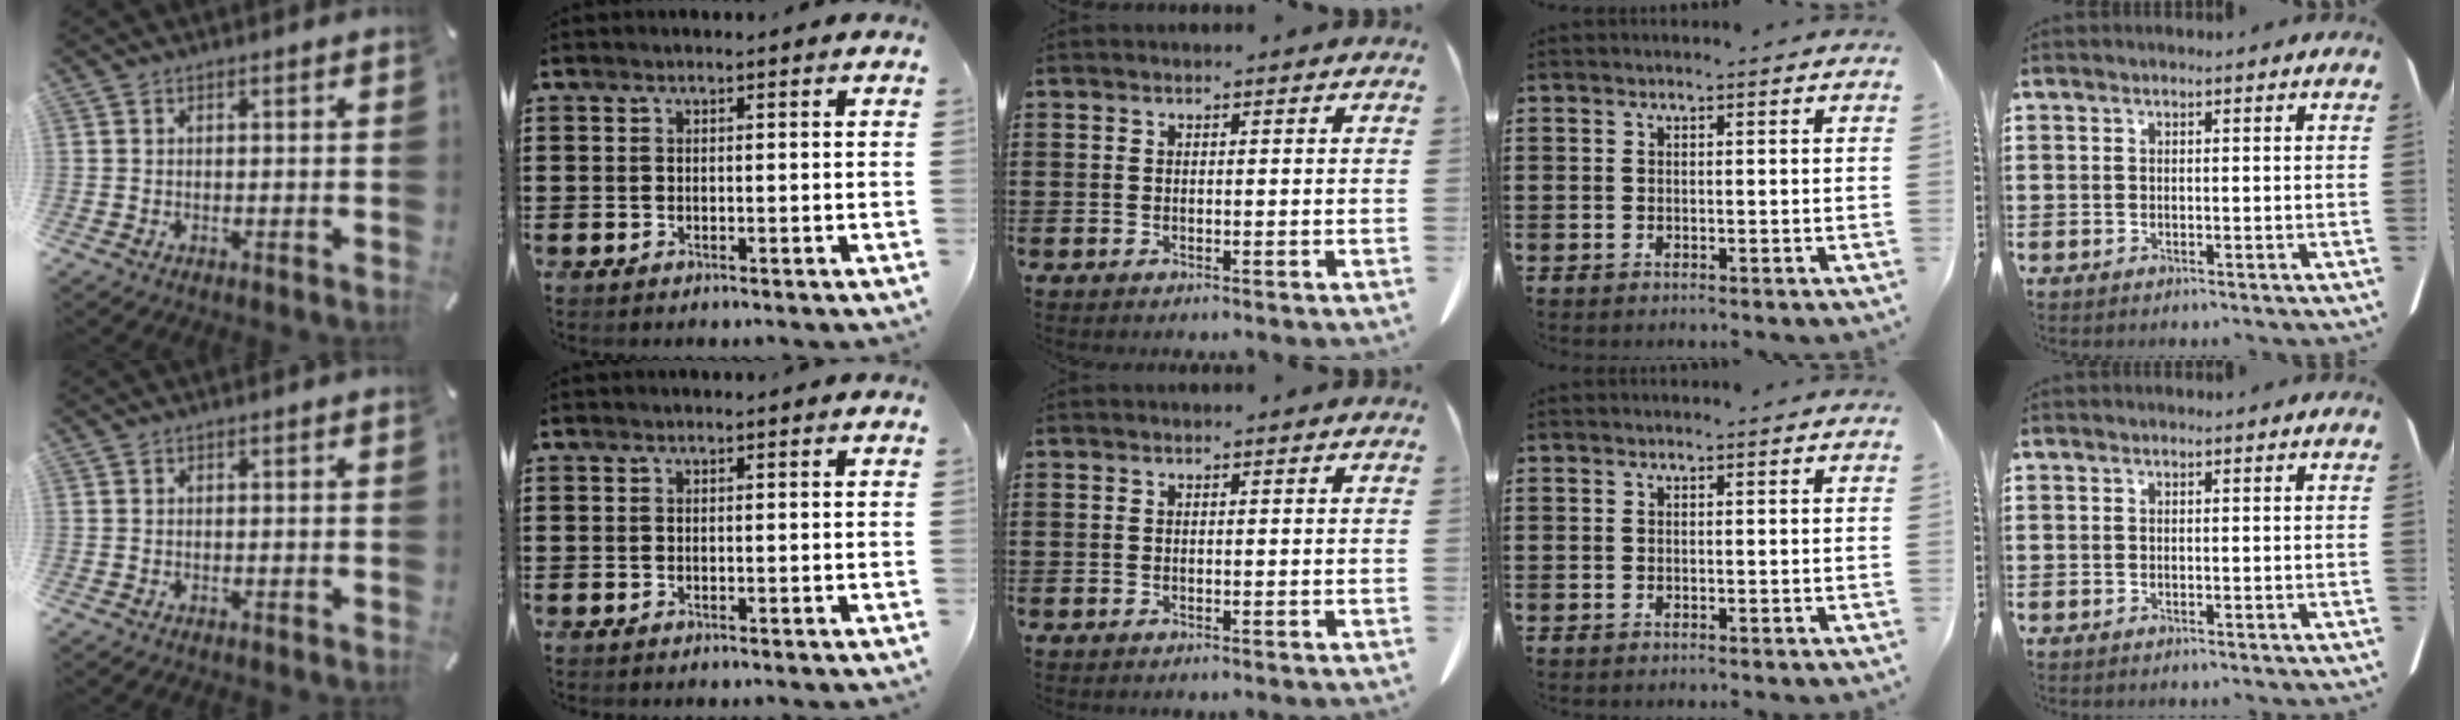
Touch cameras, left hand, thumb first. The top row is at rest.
{}